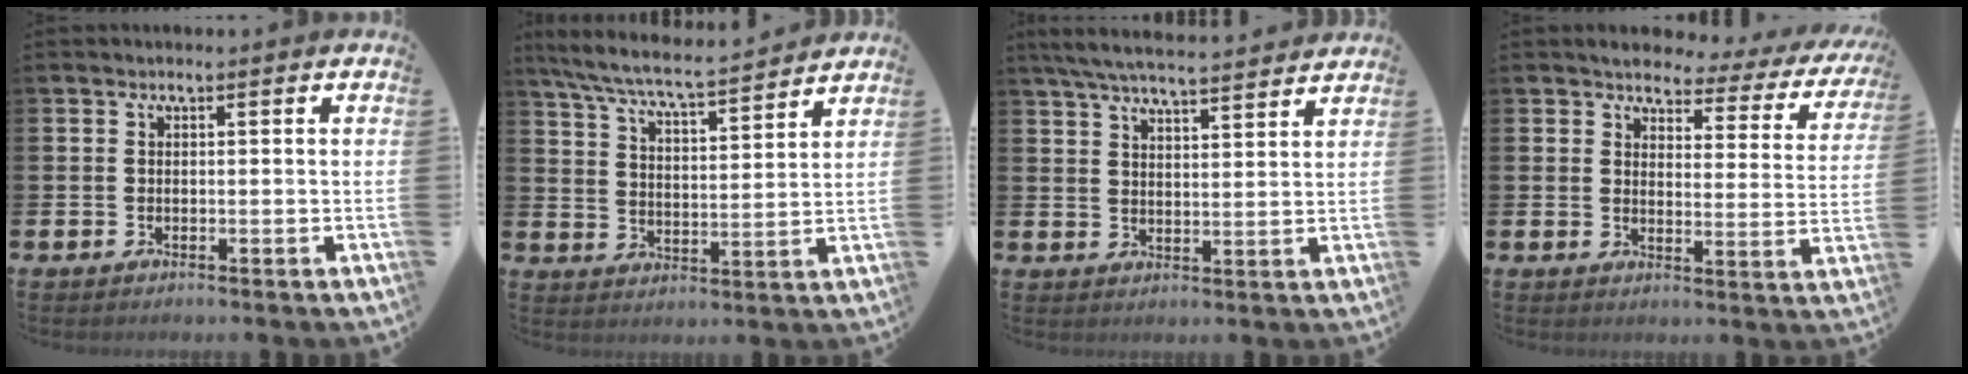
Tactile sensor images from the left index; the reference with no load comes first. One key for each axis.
{"total": 7.1, "fx": 6.8, "fy": 0.2, "fz": 2.3, "tx": -0.075, "ty": -0.046, "tz": 0.117}
{"total": 6.4, "fx": 6.1, "fy": 0.4, "fz": 1.8, "tx": -0.052, "ty": -0.032, "tz": 0.110}
{"total": 2.8, "fx": 2.5, "fy": 1.2, "fz": 0.5, "tx": -0.022, "ty": -0.029, "tz": 0.032}